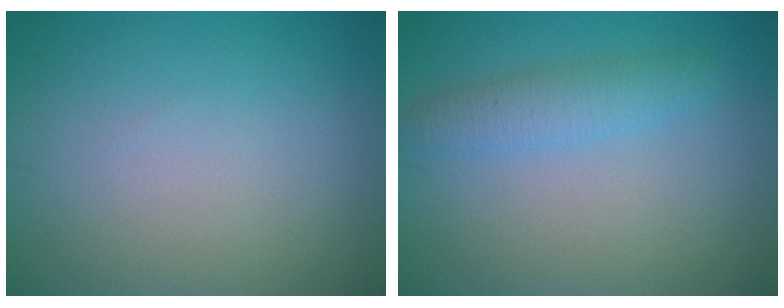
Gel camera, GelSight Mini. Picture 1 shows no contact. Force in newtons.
{"total": 2.4, "press": 2.4, "slide": 0.1}